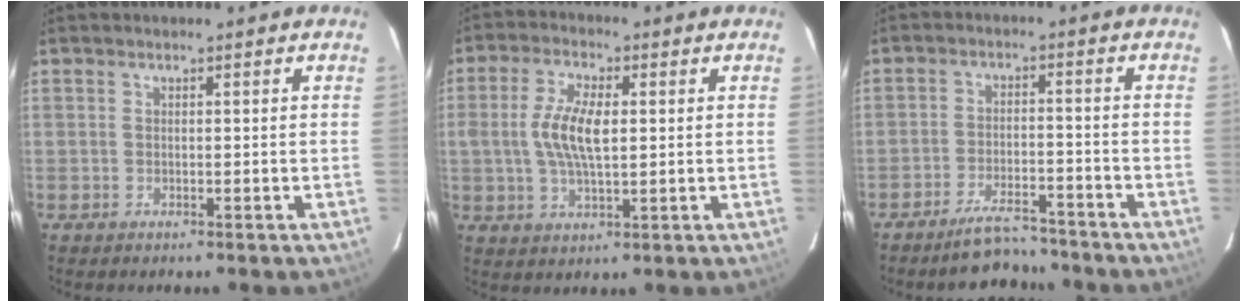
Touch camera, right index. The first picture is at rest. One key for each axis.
{"total": 8.7, "fx": 0.6, "fy": 3.4, "fz": 7.9, "tx": -0.154, "ty": 0.007, "tz": 0.012}
{"total": 8.6, "fx": -7.7, "fy": 2.4, "fz": 3.0, "tx": -0.074, "ty": 0.008, "tz": -0.113}